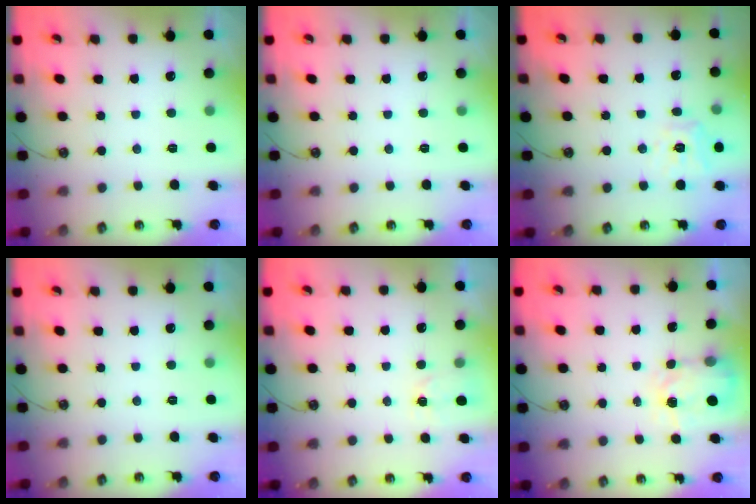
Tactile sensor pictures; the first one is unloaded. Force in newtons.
{"total": 0.0}
{"total": 9.7, "press": 9.6, "slide": 1.0}
{"total": 0.0}
{"total": 2.5, "press": 2.5, "slide": 0.4}
{"total": 3.9, "press": 3.8, "slide": 0.7}